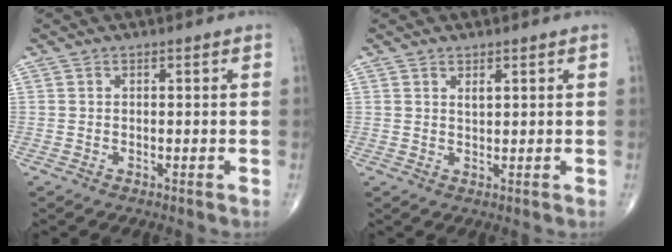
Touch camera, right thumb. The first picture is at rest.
{"total": 1.7, "force": [0.9, 0.7, 1.3], "torque": [-0.020, -0.004, 0.018]}